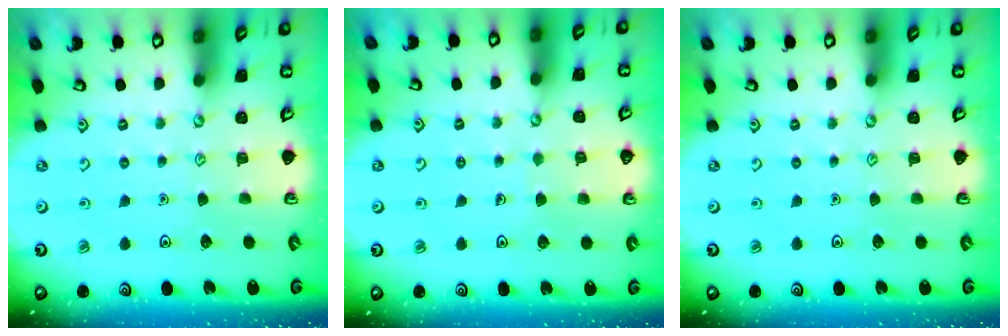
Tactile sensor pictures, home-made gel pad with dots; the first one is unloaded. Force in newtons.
{"total": 2.6, "press": 2.6, "slide": 0.2}
{"total": 0.0}